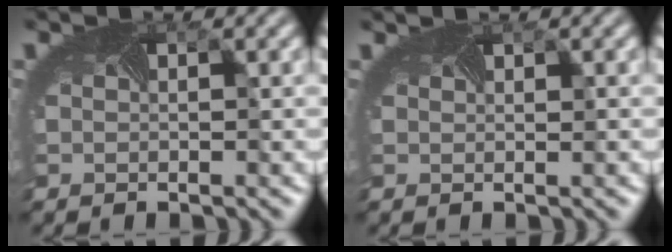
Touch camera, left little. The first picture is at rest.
{"total": 0.5, "force": [0.4, -0.3, -0.2], "torque": [0.002, -0.007, 0.002]}